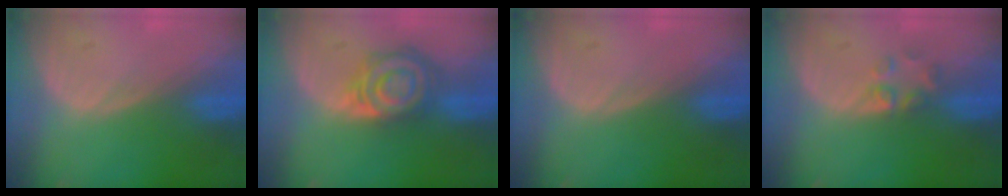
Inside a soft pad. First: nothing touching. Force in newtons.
{"total": 8.0, "press": 7.1, "slide": 3.7}
{"total": 0.0}
{"total": 2.6, "press": 2.6, "slide": 0.2}